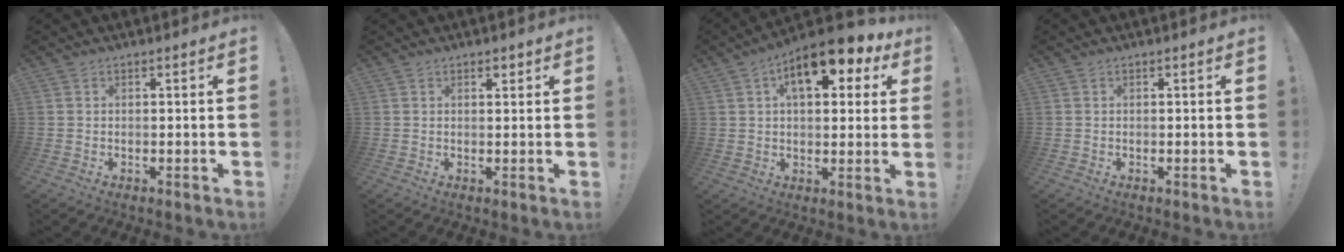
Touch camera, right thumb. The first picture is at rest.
{"total": 1.2, "force": [0.9, 0.7, 0.5], "torque": [0.005, -0.005, 0.013]}
{"total": 13.4, "force": [6.0, 6.1, 10.3], "torque": [-0.141, -0.024, 0.095]}
{"total": 0.0}